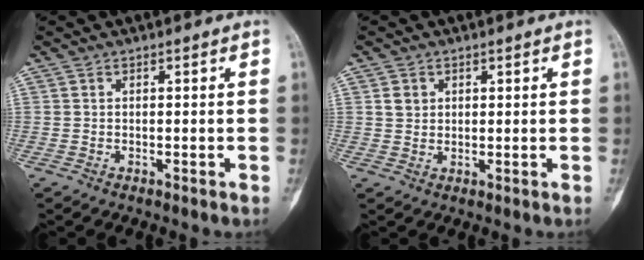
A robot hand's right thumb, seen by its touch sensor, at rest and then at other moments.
{"total": 2.3, "force": [0.9, 2.0, 0.8], "torque": [0.003, 0.000, 0.015]}